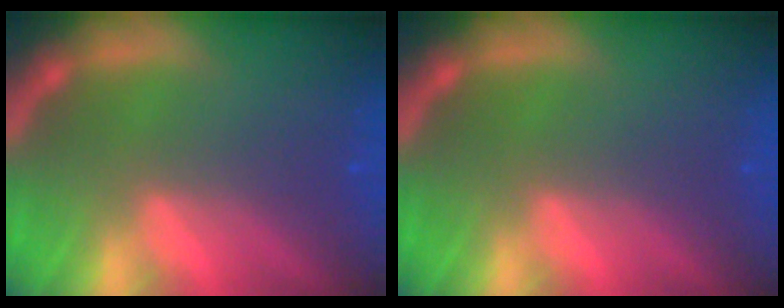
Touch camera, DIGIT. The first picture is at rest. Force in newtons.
{"total": 0.0}